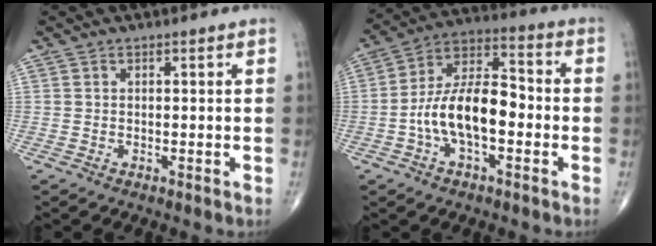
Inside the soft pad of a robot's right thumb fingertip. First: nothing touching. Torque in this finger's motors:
{"motor_torque": [0.94, 0.93, 1.08, 0.00, 0.25]}